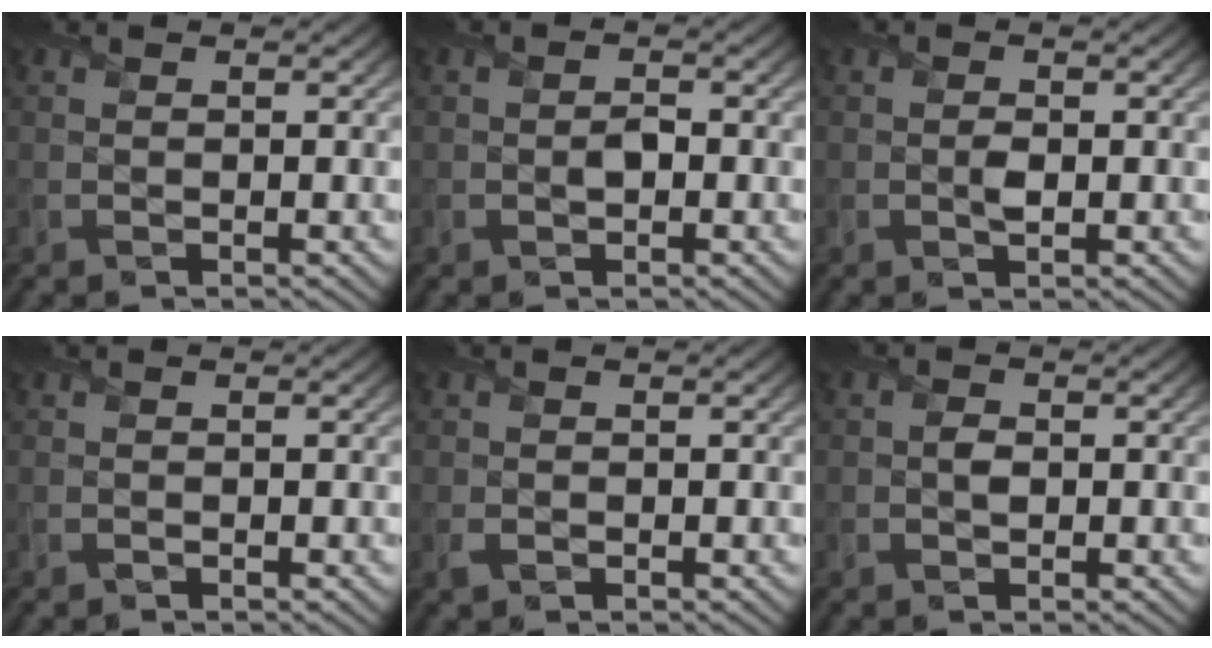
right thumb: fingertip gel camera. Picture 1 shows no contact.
{"total": 1.3, "force": [-0.3, 0.9, 0.9], "torque": [-0.012, 0.000, -0.007]}
{"total": 1.2, "force": [-0.1, 0.7, 1.0], "torque": [-0.018, -0.002, -0.003]}
{"total": 0.0}
{"total": 0.8, "force": [-0.2, 0.6, 0.4], "torque": [-0.011, -0.006, -0.002]}
{"total": 1.2, "force": [-0.1, 0.8, 0.8], "torque": [-0.014, -0.001, -0.004]}